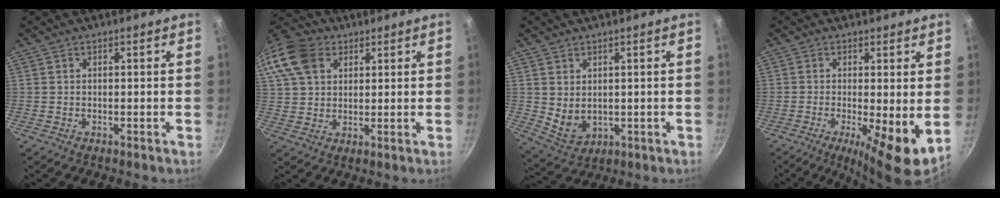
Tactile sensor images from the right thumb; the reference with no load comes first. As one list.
[{"total": 15.5, "force": [6.4, 11.4, 8.4], "torque": [-0.179, 0.019, 0.111]}, {"total": 5.7, "force": [1.1, 4.1, 3.7], "torque": [-0.056, -0.020, 0.037]}, {"total": 9.0, "force": [-1.2, 2.2, 8.7], "torque": [-0.133, -0.012, -0.016]}]